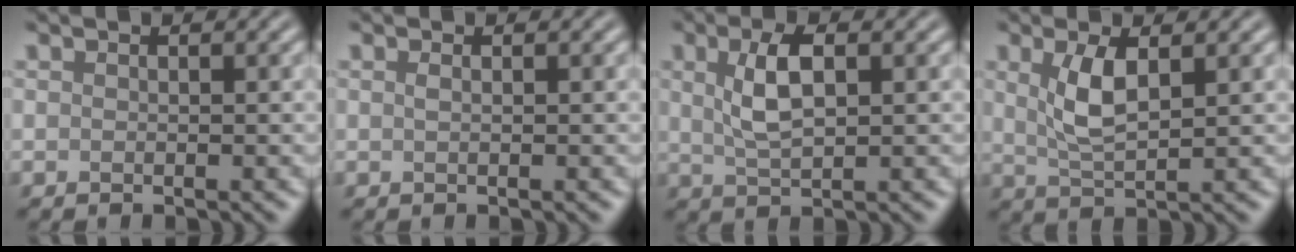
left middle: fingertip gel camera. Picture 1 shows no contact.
{"total": 0.6, "force": [0.2, 0.2, 0.5], "torque": [-0.010, 0.004, 0.003]}
{"total": 4.1, "force": [1.1, 1.7, 3.5], "torque": [-0.077, 0.005, 0.021]}
{"total": 3.7, "force": [1.2, 1.4, 3.2], "torque": [-0.071, -0.002, 0.025]}